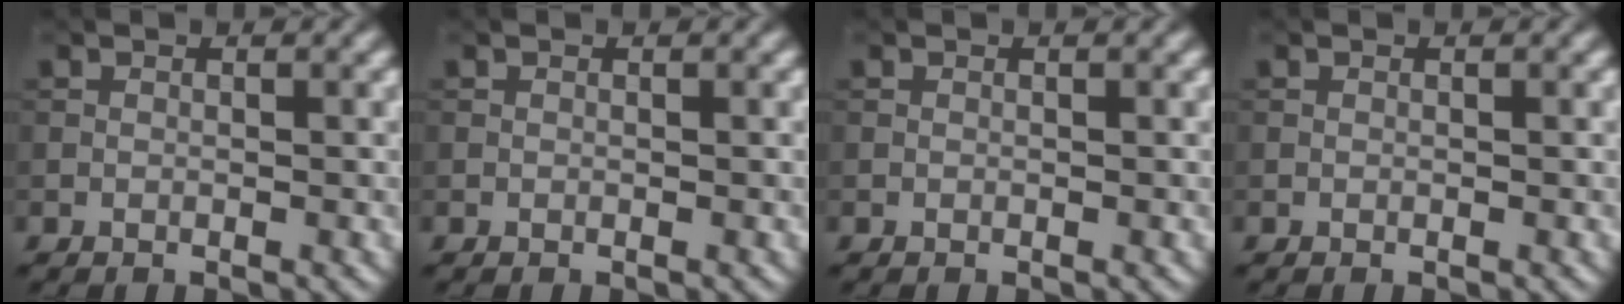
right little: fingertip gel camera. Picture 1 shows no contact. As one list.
[{"total": 0.0}, {"total": 0.0}, {"total": 0.0}]